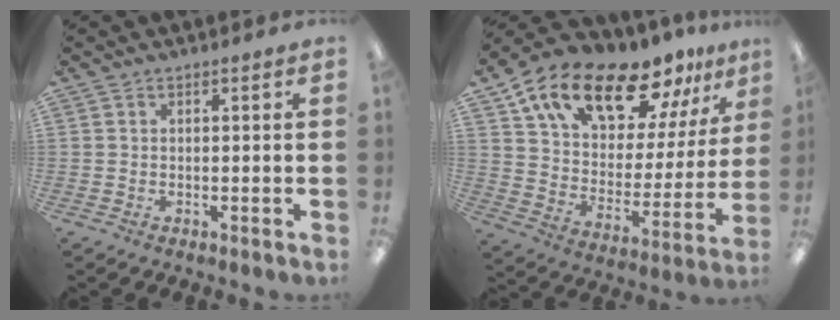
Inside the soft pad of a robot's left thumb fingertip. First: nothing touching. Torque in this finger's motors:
{"motor_torque": [1.90, 2.21, 1.39, -1.39, 0.18]}